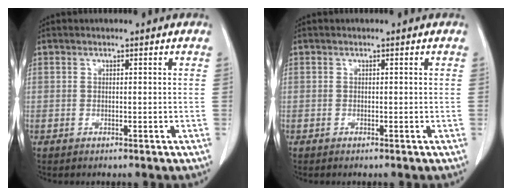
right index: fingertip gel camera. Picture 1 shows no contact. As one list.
[{"total": 0.0}]